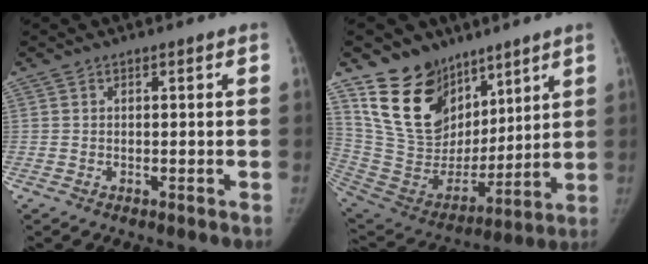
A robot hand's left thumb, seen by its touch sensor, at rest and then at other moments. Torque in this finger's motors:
{"motor_torque": [0.22, 0.17, 1.50, -1.27, 0.11]}